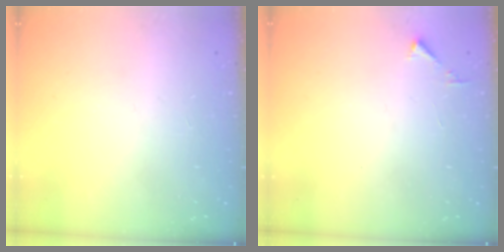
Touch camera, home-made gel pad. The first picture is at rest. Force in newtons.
{"total": 3.3, "press": 3.2, "slide": 0.4}